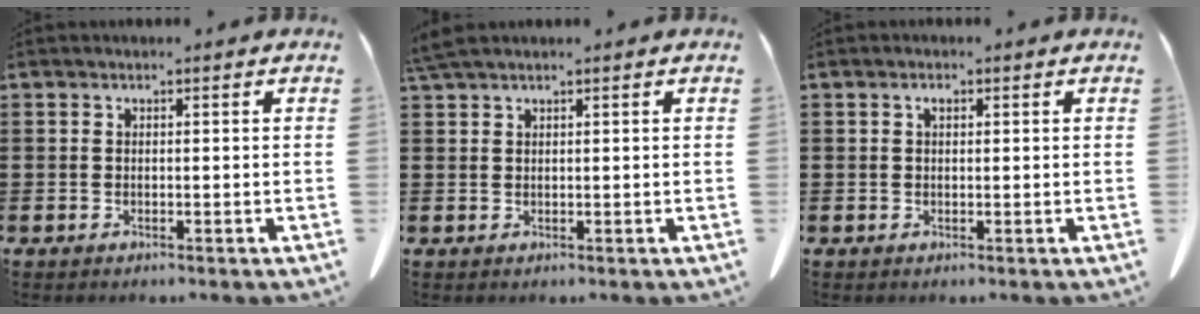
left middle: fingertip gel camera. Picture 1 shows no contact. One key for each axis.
{"total": 1.9, "fx": 1.5, "fy": 0.0, "fz": 1.1, "tx": -0.026, "ty": -0.002, "tz": 0.030}
{"total": 1.0, "fx": 0.4, "fy": 0.4, "fz": 0.8, "tx": -0.018, "ty": 0.002, "tz": 0.008}